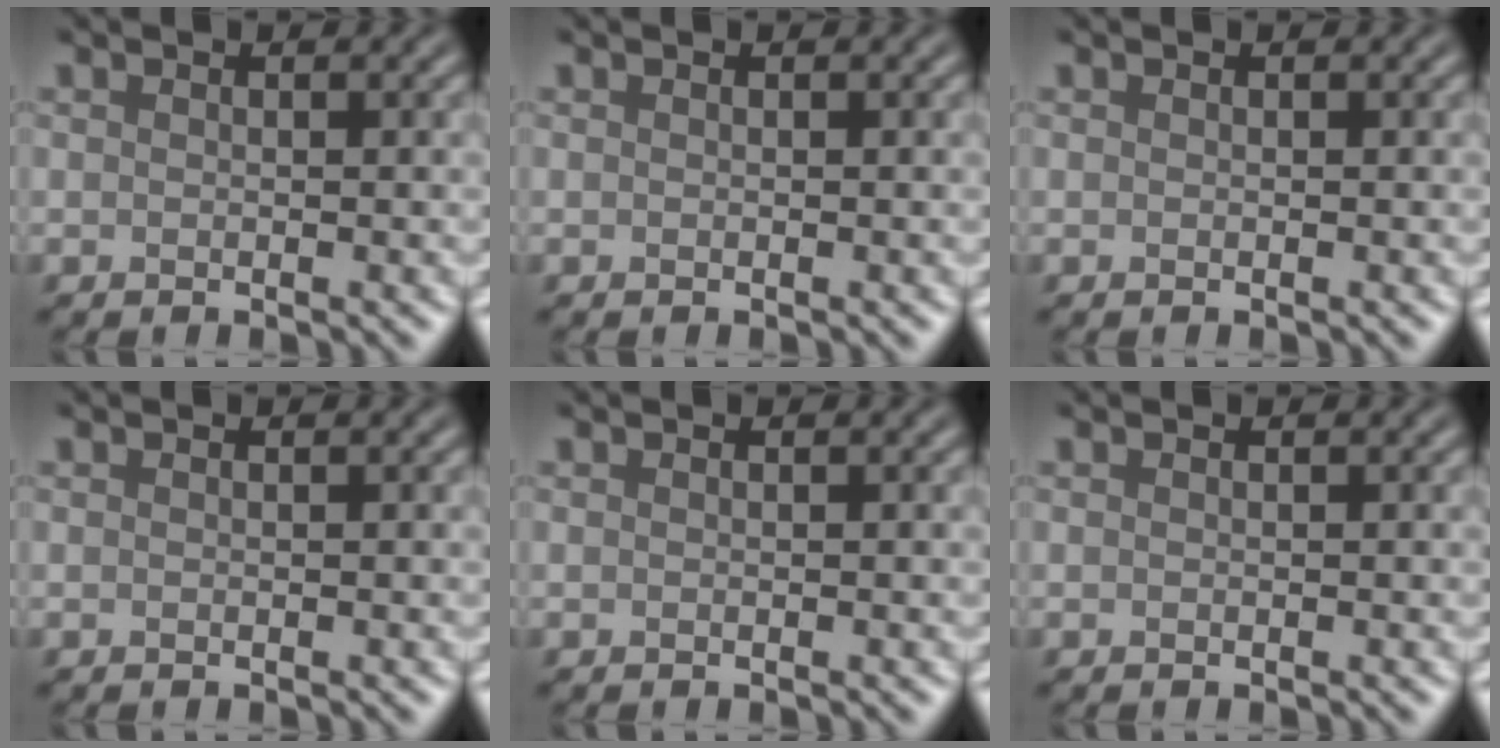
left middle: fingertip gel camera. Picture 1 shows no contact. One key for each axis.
{"total": 0.0}
{"total": 0.0}
{"total": 0.0}
{"total": 0.0}
{"total": 0.0}